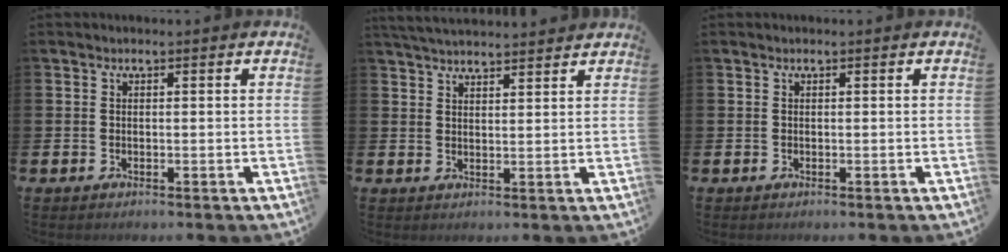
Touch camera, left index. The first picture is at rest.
{"total": 3.9, "force": [3.8, 0.3, 0.6], "torque": [-0.021, -0.013, 0.071]}
{"total": 0.0}